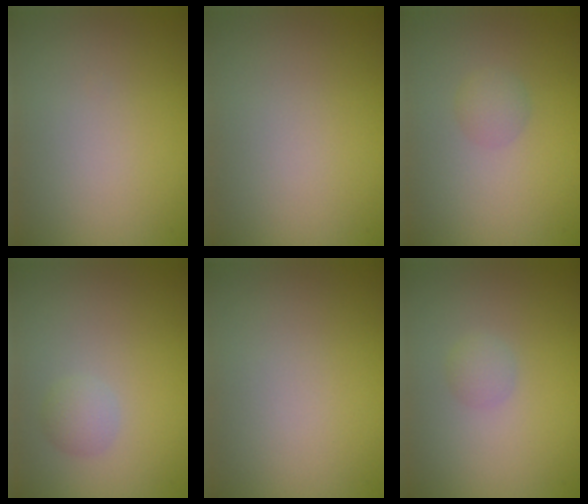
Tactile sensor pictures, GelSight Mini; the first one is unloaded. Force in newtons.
{"total": 0.0}
{"total": 1.3, "press": 1.3, "slide": 0.1}
{"total": 1.4, "press": 1.4, "slide": 0.1}
{"total": 0.0}
{"total": 1.2, "press": 1.2, "slide": 0.0}